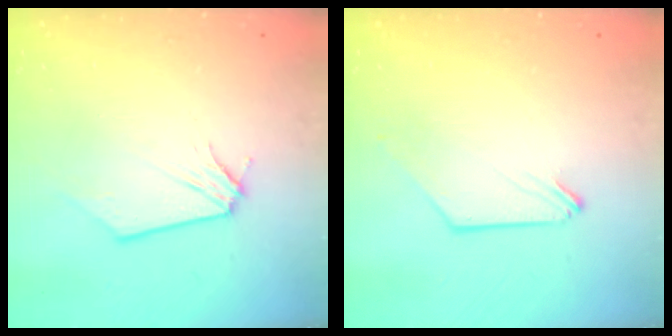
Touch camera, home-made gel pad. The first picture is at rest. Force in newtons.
{"total": 0.0}